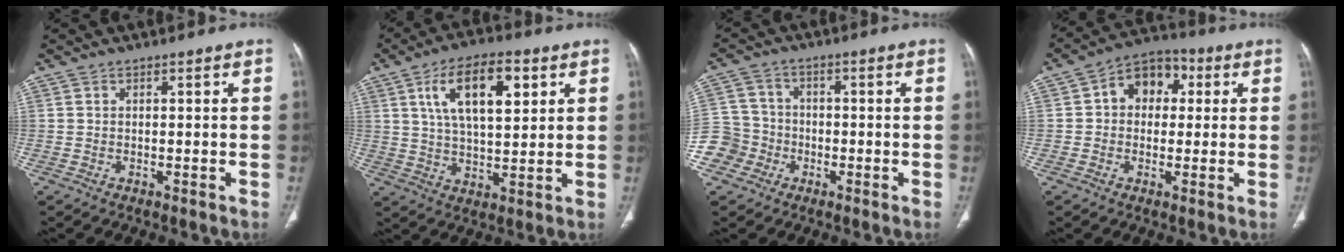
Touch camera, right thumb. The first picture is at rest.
{"total": 13.9, "force": [5.3, 6.3, 11.2], "torque": [-0.169, -0.006, 0.093]}
{"total": 8.2, "force": [-3.5, 7.3, 0.9], "torque": [0.001, 0.029, -0.068]}
{"total": 9.2, "force": [1.8, 7.1, 5.6], "torque": [-0.046, 0.021, 0.015]}